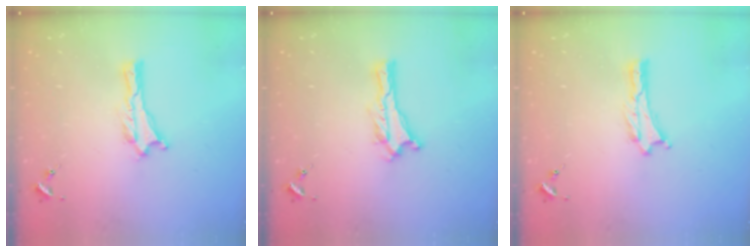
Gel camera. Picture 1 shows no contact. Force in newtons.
{"total": 0.0}
{"total": 0.0}